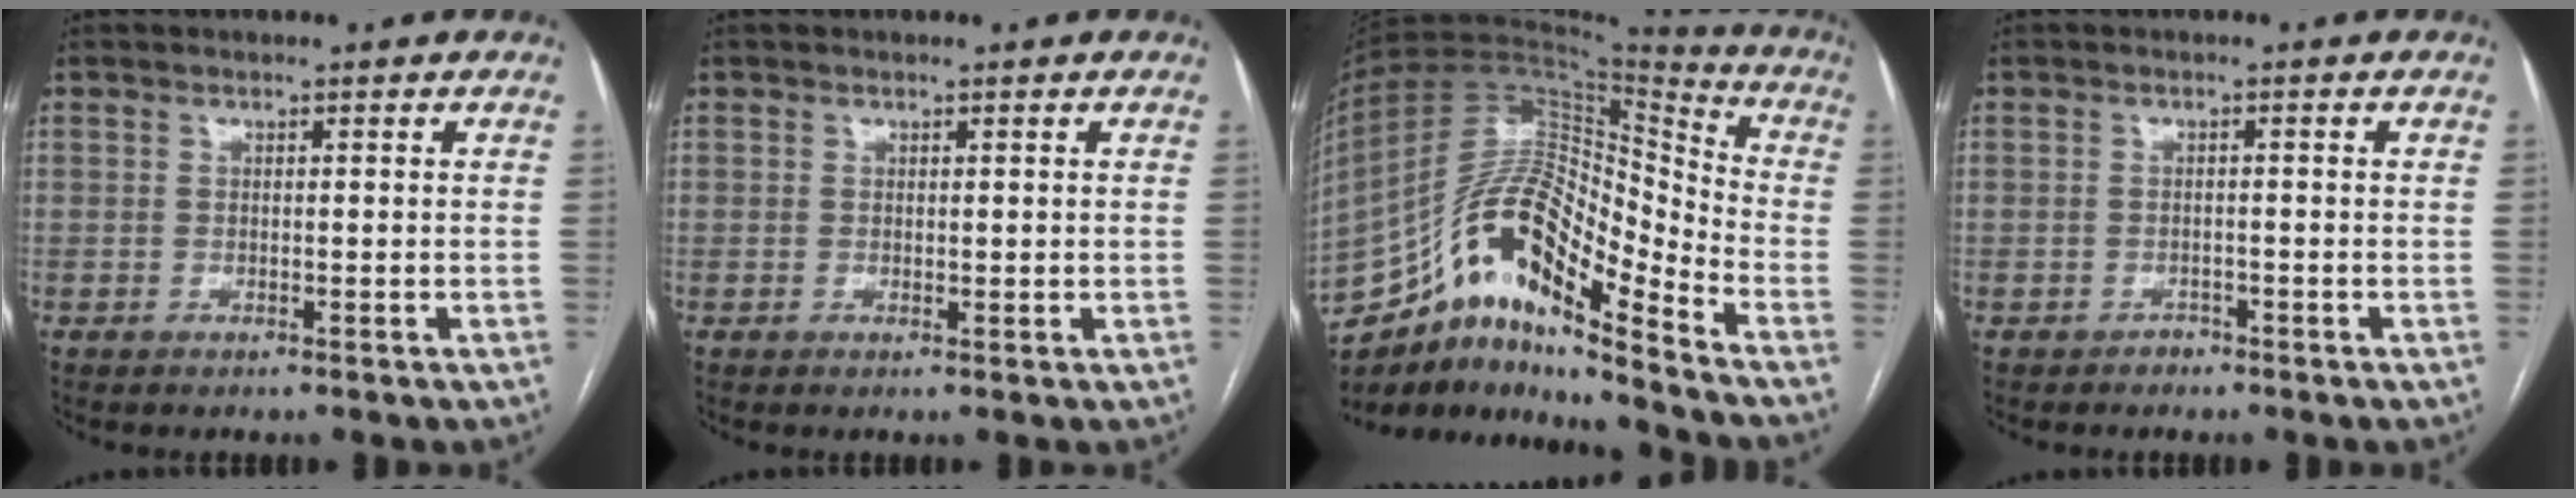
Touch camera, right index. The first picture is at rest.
{"total": 0.9, "force": [0.5, 0.6, 0.4], "torque": [-0.001, -0.004, 0.008]}
{"total": 18.1, "force": [-11.8, 4.8, 12.9], "torque": [-0.236, 0.045, -0.205]}
{"total": 1.1, "force": [-0.9, 0.7, -0.1], "torque": [0.001, 0.003, -0.019]}